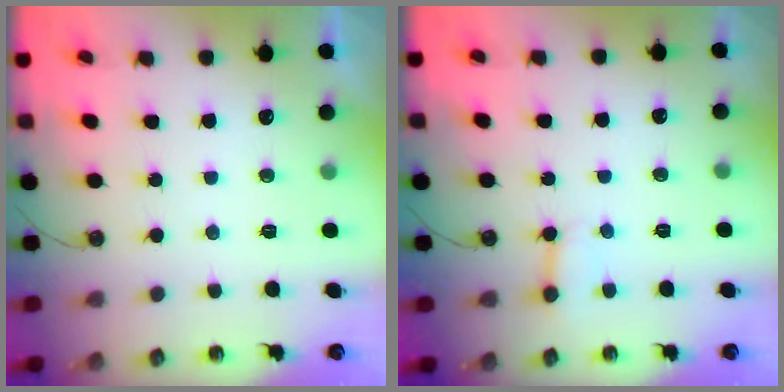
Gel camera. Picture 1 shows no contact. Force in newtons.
{"total": 3.4, "press": 3.4, "slide": 0.2}